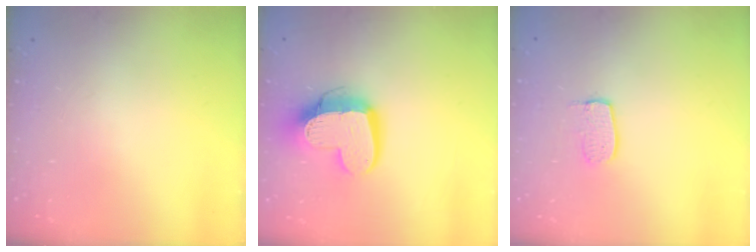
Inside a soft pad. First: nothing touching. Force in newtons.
{"total": 14.9, "press": 14.8, "slide": 1.5}
{"total": 6.0, "press": 6.0, "slide": 0.3}